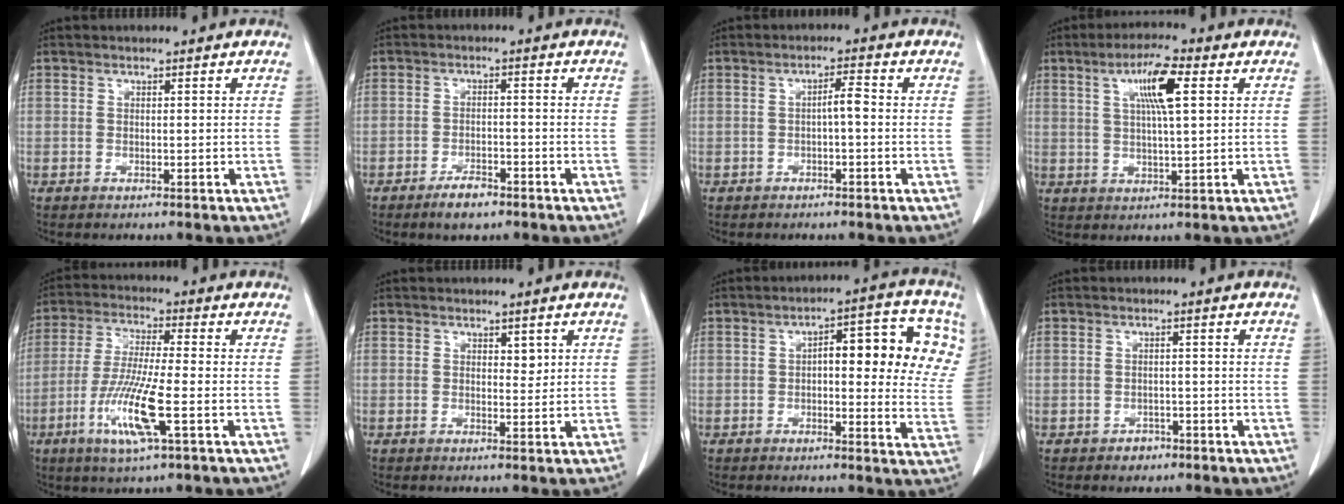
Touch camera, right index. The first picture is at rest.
{"total": 3.9, "force": [-2.8, 1.4, 2.3], "torque": [-0.042, 0.000, -0.045]}
{"total": 2.4, "force": [-0.4, 0.3, 2.3], "torque": [-0.039, 0.006, -0.005]}
{"total": 7.7, "force": [2.7, 0.7, 7.1], "torque": [-0.131, 0.006, 0.046]}
{"total": 10.9, "force": [-3.9, 0.4, 10.1], "torque": [-0.208, -0.018, -0.076]}
{"total": 1.4, "force": [0.7, 0.8, 0.9], "torque": [-0.010, -0.004, 0.013]}
{"total": 14.3, "force": [3.8, 4.9, 12.9], "torque": [-0.149, 0.028, 0.037]}
{"total": 2.0, "force": [-1.3, 1.5, 0.4], "torque": [-0.005, 0.006, -0.016]}